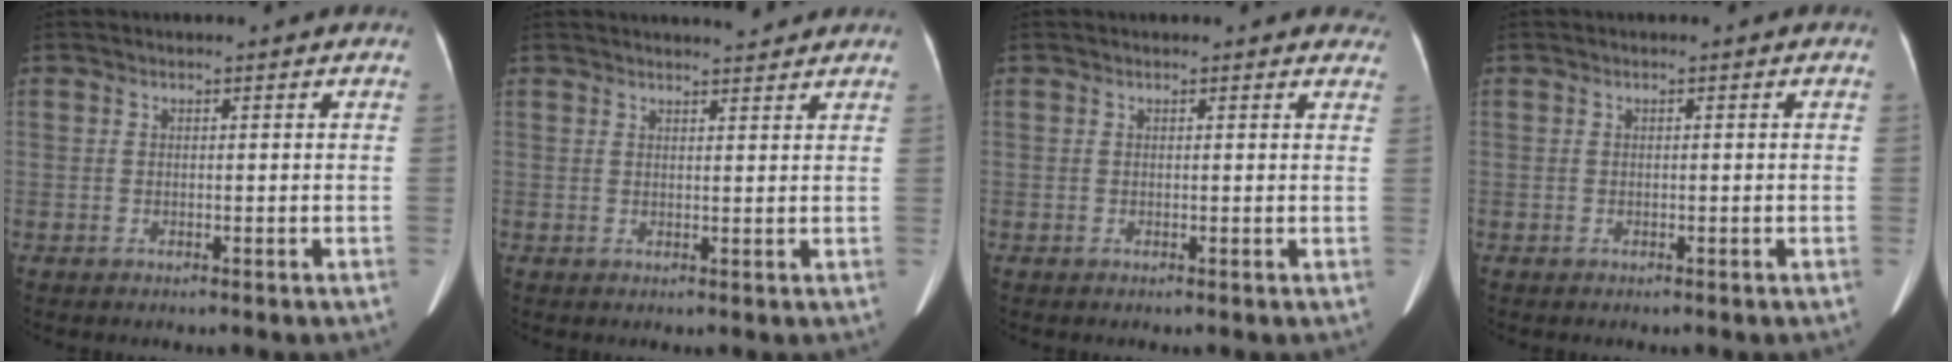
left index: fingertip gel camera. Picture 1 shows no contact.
{"total": 3.9, "force": [3.8, 0.1, 1.1], "torque": [-0.019, 0.010, 0.049]}
{"total": 6.7, "force": [6.2, 2.2, 1.1], "torque": [0.011, 0.011, 0.043]}
{"total": 0.0}